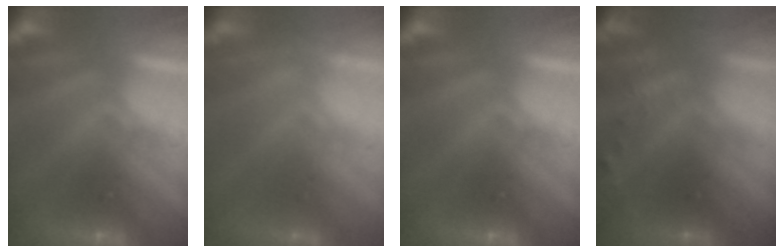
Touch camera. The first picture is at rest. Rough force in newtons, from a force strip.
{"total": 2.6}
{"total": 0.0}
{"total": 6.0}